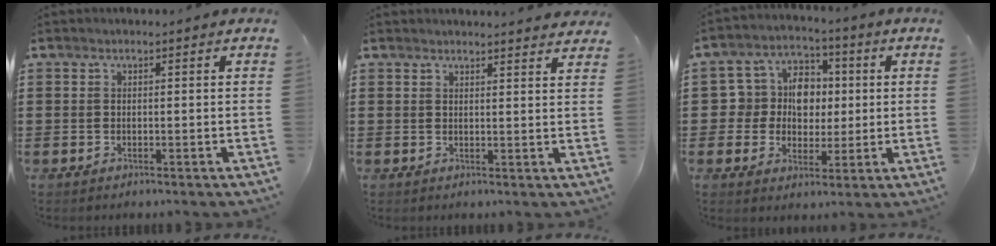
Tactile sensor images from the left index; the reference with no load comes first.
{"total": 2.1, "force": [2.1, -0.2, 0.1], "torque": [0.000, -0.009, 0.038]}
{"total": 8.2, "force": [1.2, 7.5, 3.2], "torque": [-0.095, 0.011, 0.020]}